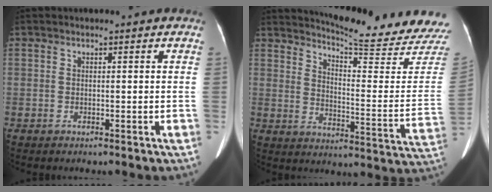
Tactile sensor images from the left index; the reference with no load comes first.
{"total": 20.9, "force": [20.2, -0.2, 5.2], "torque": [-0.083, -0.127, 0.241]}